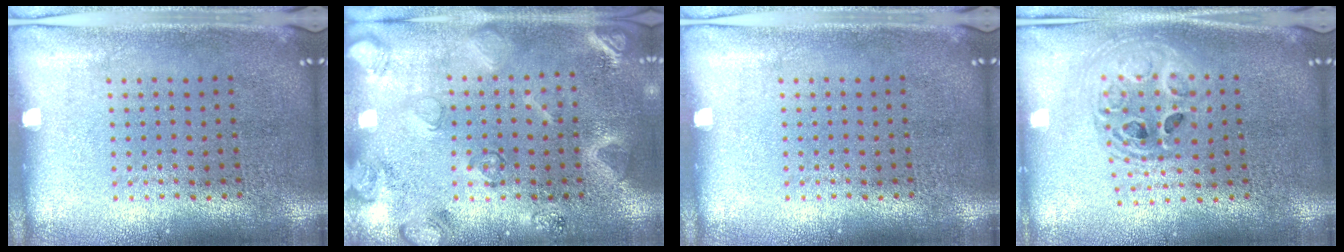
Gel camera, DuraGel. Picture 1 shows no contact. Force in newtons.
{"total": 2.3, "press": 2.3, "slide": 0.3}
{"total": 0.0}
{"total": 2.0, "press": 1.6, "slide": 1.2}